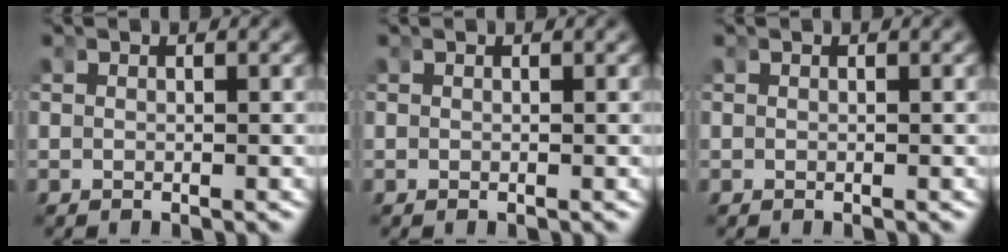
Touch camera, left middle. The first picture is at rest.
{"total": 0.0}
{"total": 0.0}